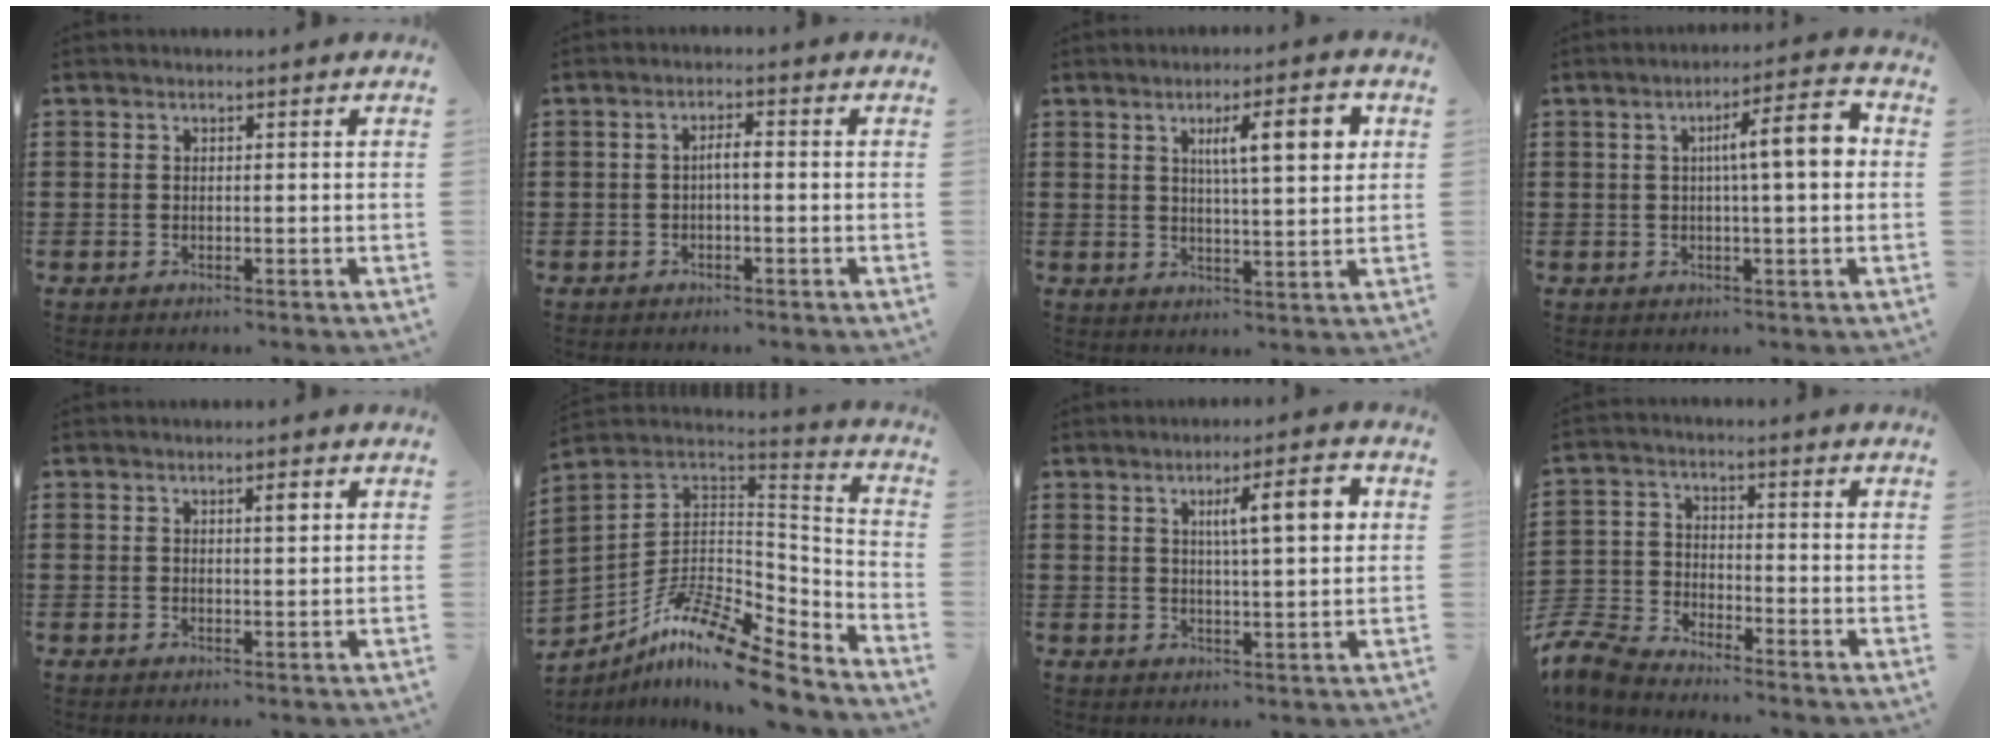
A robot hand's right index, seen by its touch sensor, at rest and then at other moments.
{"total": 2.0, "force": [-0.4, 0.4, 1.9], "torque": [-0.036, 0.003, -0.009]}
{"total": 7.9, "force": [2.6, 1.8, 7.3], "torque": [-0.122, -0.002, 0.036]}
{"total": 8.0, "force": [1.1, 1.0, 7.9], "torque": [-0.123, -0.004, 0.006]}
{"total": 1.6, "force": [0.6, 0.3, 1.5], "torque": [-0.020, 0.000, 0.007]}
{"total": 12.9, "force": [-9.2, 3.3, 8.4], "torque": [-0.169, 0.011, -0.177]}
{"total": 7.7, "force": [2.2, 1.5, 7.2], "torque": [-0.118, -0.004, 0.027]}
{"total": 6.1, "force": [-5.9, 0.9, 1.2], "torque": [-0.058, -0.006, -0.125]}